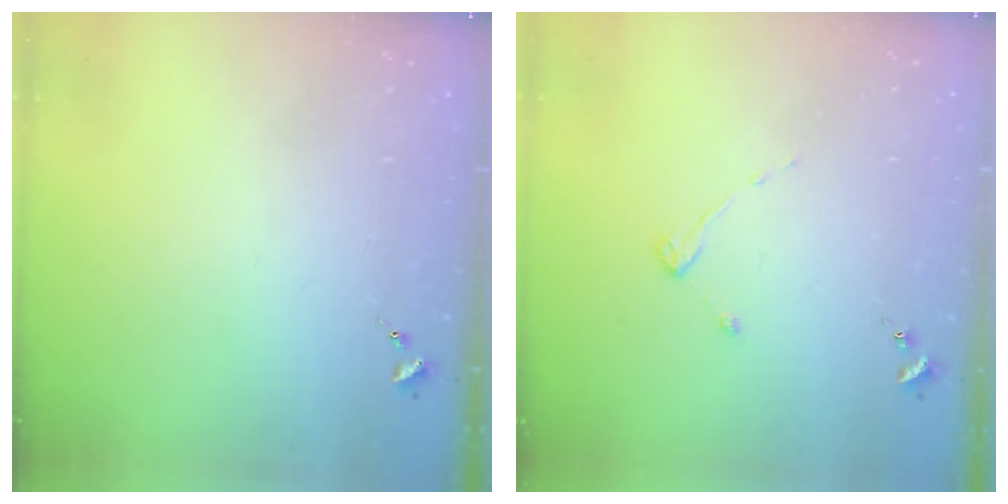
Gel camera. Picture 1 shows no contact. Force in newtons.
{"total": 2.6, "press": 2.5, "slide": 0.4}